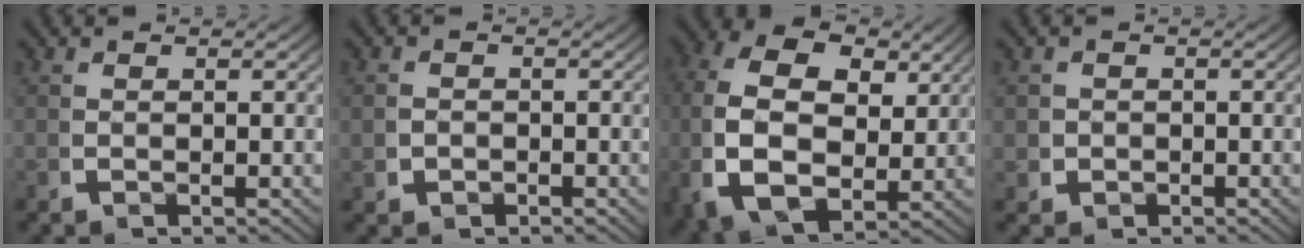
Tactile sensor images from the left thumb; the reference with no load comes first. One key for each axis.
{"total": 1.5, "fx": -0.6, "fy": 1.2, "fz": 0.4, "tx": -0.014, "ty": -0.009, "tz": -0.005}
{"total": 11.9, "fx": 0.4, "fy": 8.2, "fz": 8.6, "tx": -0.208, "ty": -0.042, "tz": 0.029}
{"total": 2.0, "fx": -0.4, "fy": 1.9, "fz": 0.6, "tx": -0.019, "ty": -0.013, "tz": -0.001}